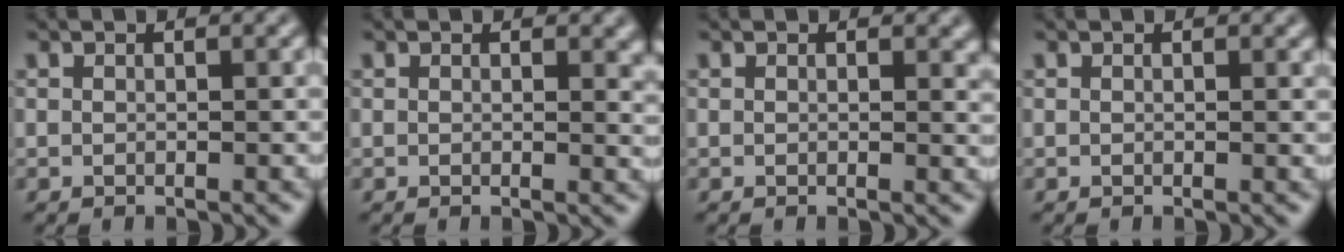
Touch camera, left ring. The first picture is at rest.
{"total": 1.5, "force": [0.4, 0.9, 1.1], "torque": [-0.010, -0.003, 0.006]}
{"total": 1.1, "force": [0.3, 0.7, 0.8], "torque": [-0.007, -0.003, 0.004]}
{"total": 0.0}